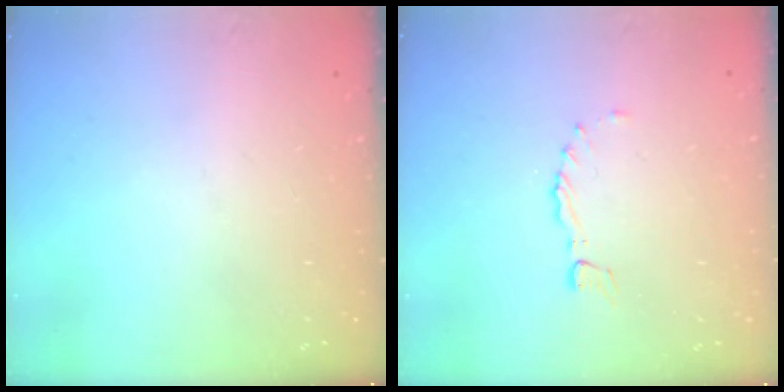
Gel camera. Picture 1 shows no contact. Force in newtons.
{"total": 0.0}